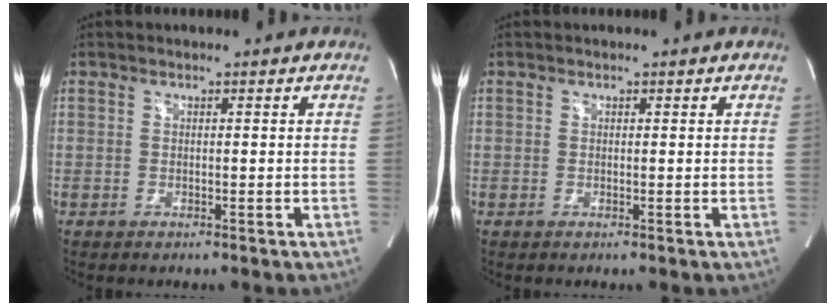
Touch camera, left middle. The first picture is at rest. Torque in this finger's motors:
{"motor_torque": [-0.29, 0.12, 0.01, 0.01]}